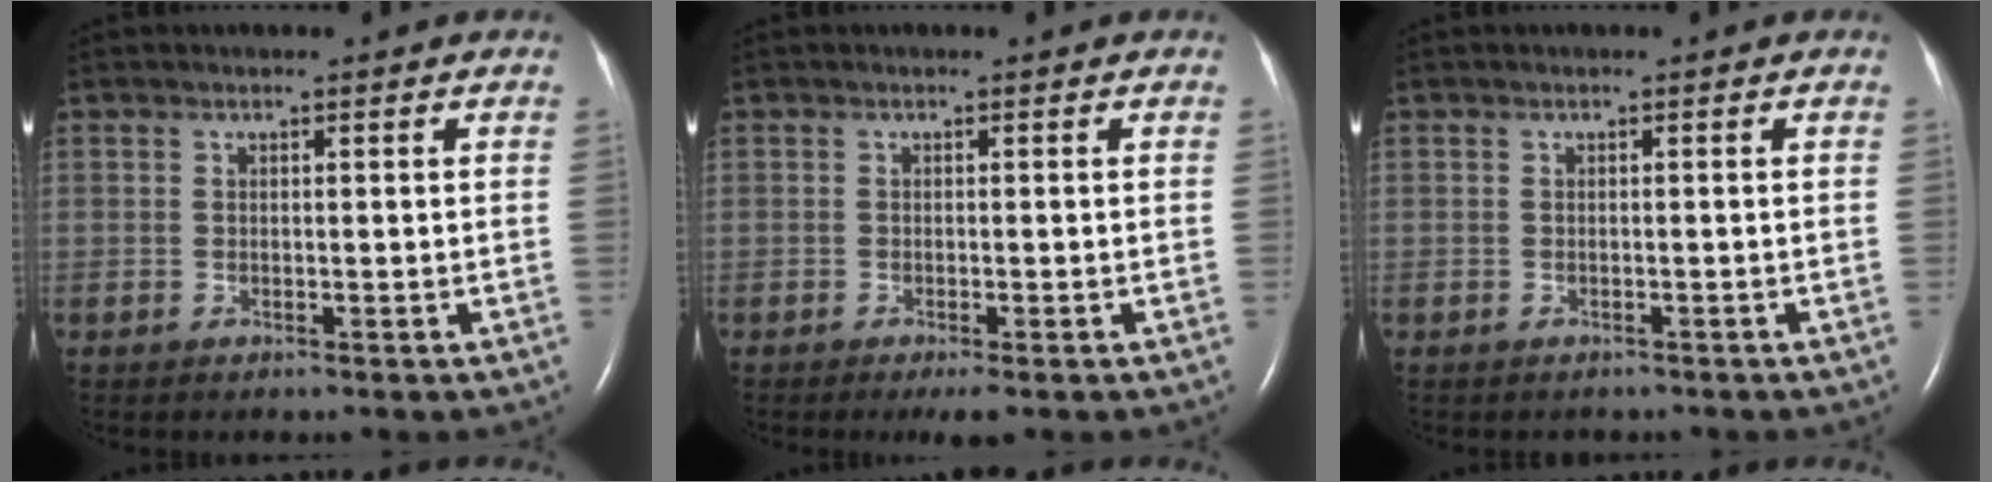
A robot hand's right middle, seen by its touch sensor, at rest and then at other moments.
{"total": 2.2, "force": [-1.4, 0.4, 1.6], "torque": [-0.023, -0.006, -0.020]}
{"total": 1.6, "force": [-1.4, 0.7, 0.3], "torque": [-0.013, -0.001, -0.015]}